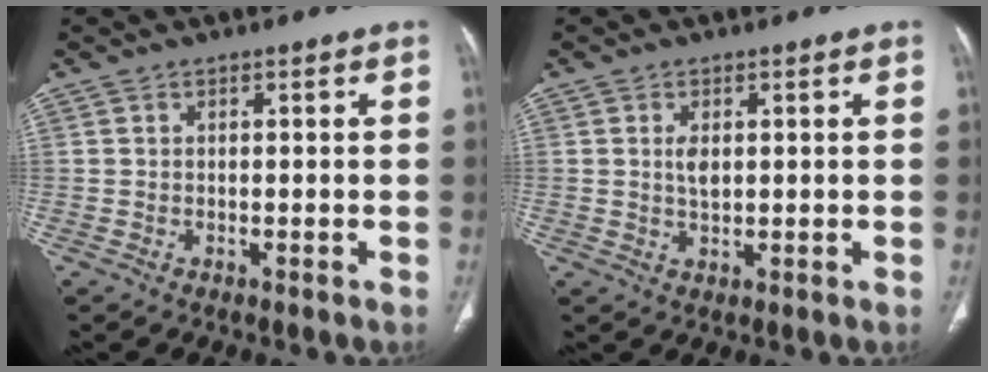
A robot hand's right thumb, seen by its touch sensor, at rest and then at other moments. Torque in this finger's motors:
{"motor_torque": [0.48, 1.12, 0.30, -0.35, 0.02]}